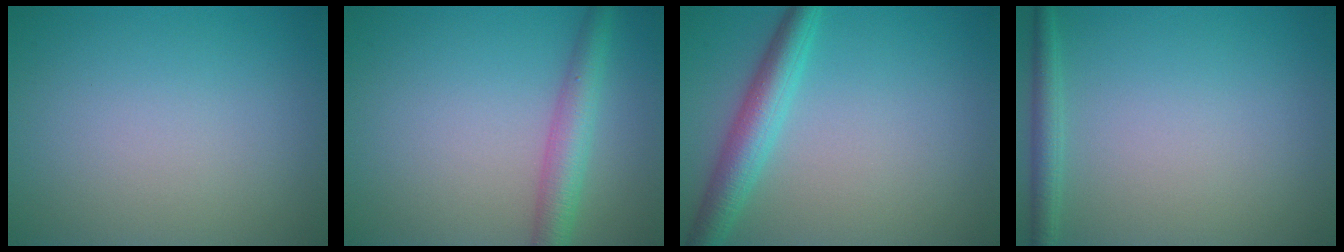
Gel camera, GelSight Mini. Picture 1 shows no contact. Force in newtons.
{"total": 3.6, "press": 3.6, "slide": 0.1}
{"total": 4.0, "press": 4.0, "slide": 0.1}
{"total": 1.7, "press": 1.7, "slide": 0.1}